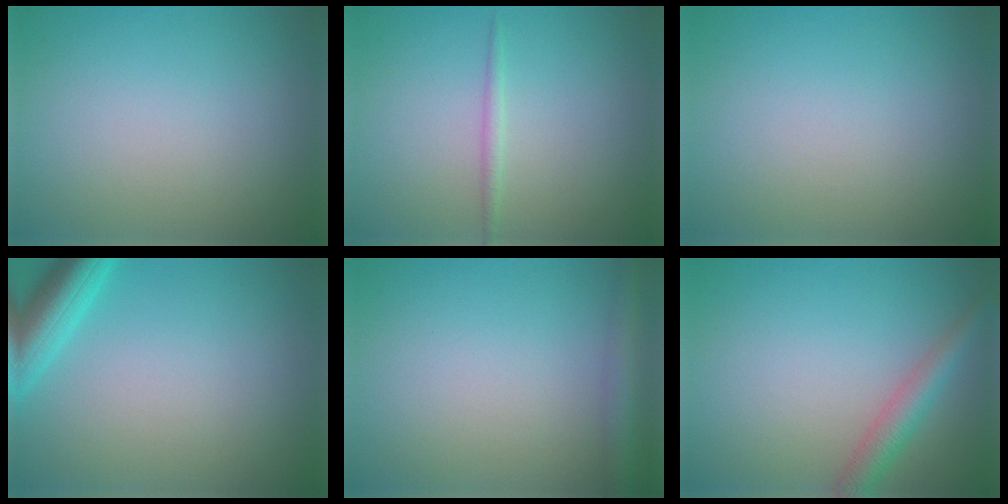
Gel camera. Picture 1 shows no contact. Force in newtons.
{"total": 0.9, "press": 0.9, "slide": 0.0}
{"total": 0.0}
{"total": 4.6, "press": 4.6, "slide": 0.3}
{"total": 2.6, "press": 2.6, "slide": 0.1}
{"total": 2.9, "press": 2.9, "slide": 0.2}